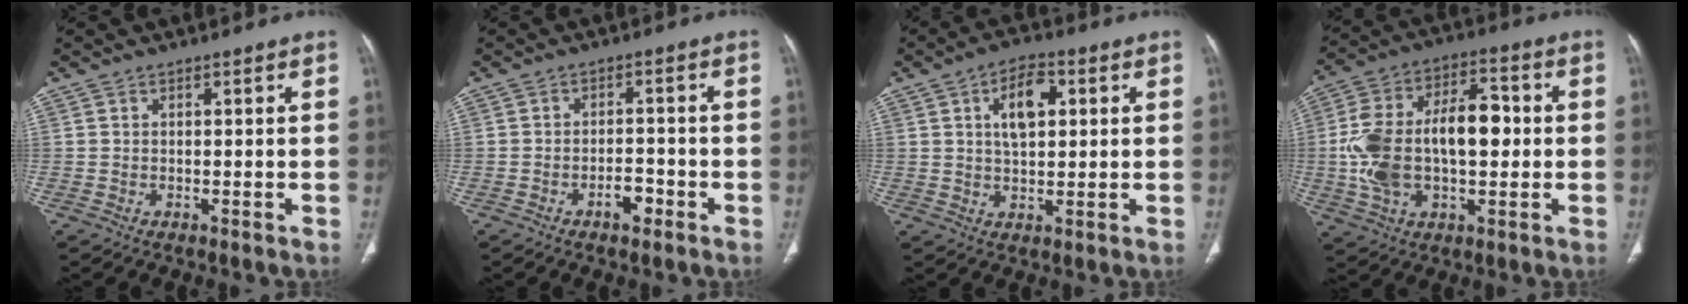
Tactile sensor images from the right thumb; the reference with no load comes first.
{"total": 3.5, "force": [-2.1, 1.7, 2.3], "torque": [-0.026, 0.018, -0.033]}
{"total": 8.2, "force": [2.4, 4.3, 6.6], "torque": [-0.096, 0.002, 0.038]}
{"total": 19.4, "force": [-0.4, 10.9, 16.1], "torque": [-0.297, 0.035, -0.003]}